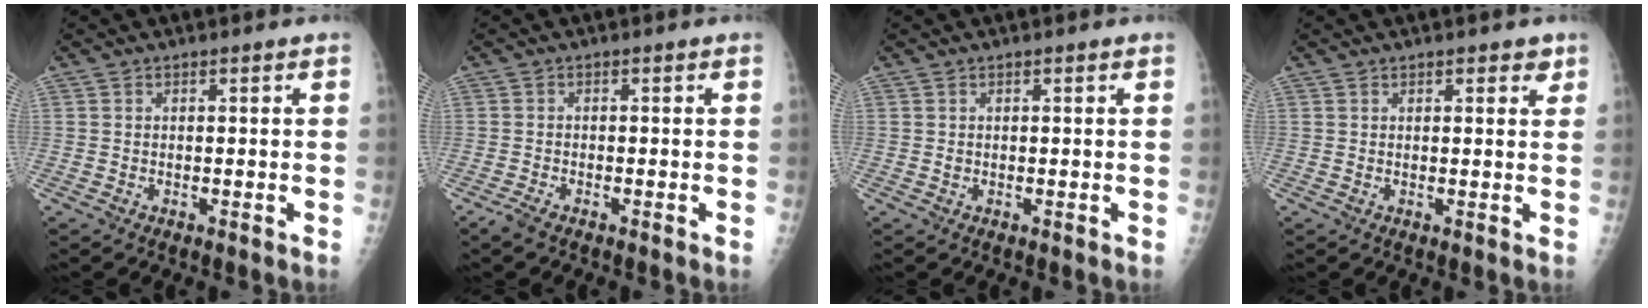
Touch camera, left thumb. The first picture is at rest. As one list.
[{"total": 1.9, "force": [-1.6, 0.5, 0.9], "torque": [-0.032, -0.001, -0.033]}, {"total": 0.6, "force": [0.2, 0.4, 0.4], "torque": [-0.002, 0.000, 0.005]}, {"total": 2.5, "force": [1.6, 1.1, 1.6], "torque": [-0.007, -0.005, 0.017]}]